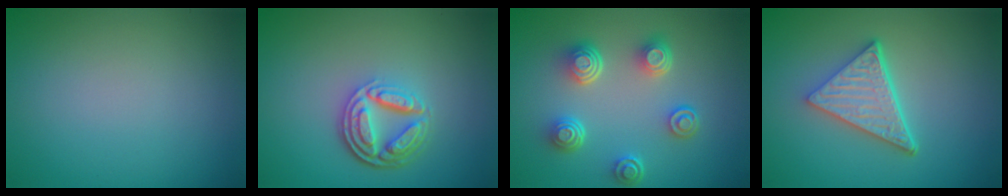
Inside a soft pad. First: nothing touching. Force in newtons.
{"total": 4.6, "press": 3.5, "slide": 3.0}
{"total": 4.7, "press": 3.4, "slide": 3.2}
{"total": 5.3, "press": 3.9, "slide": 3.6}